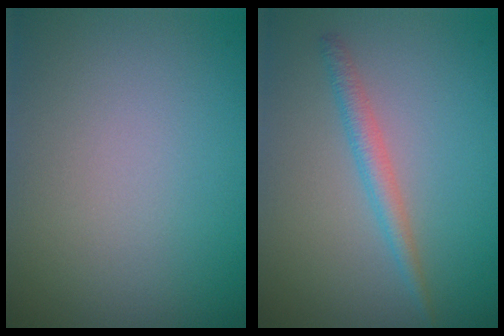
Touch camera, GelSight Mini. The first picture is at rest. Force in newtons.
{"total": 1.8, "press": 1.8, "slide": 0.1}